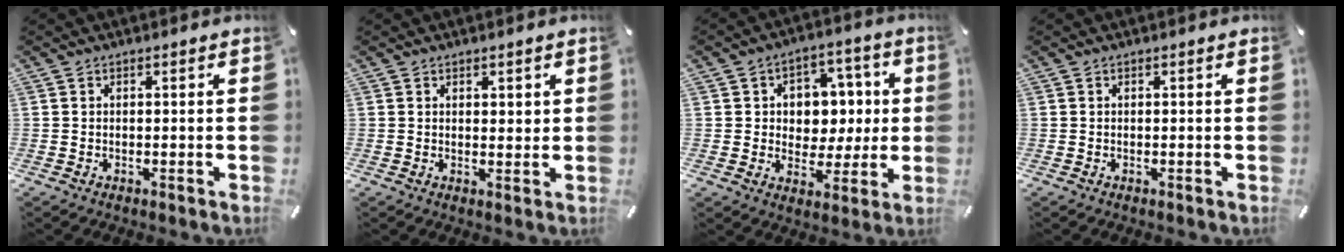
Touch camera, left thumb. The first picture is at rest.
{"total": 1.4, "force": [1.1, 0.9, 0.3], "torque": [0.002, -0.002, 0.018]}
{"total": 8.0, "force": [0.7, 7.6, 2.5], "torque": [-0.033, -0.003, 0.013]}
{"total": 0.0}